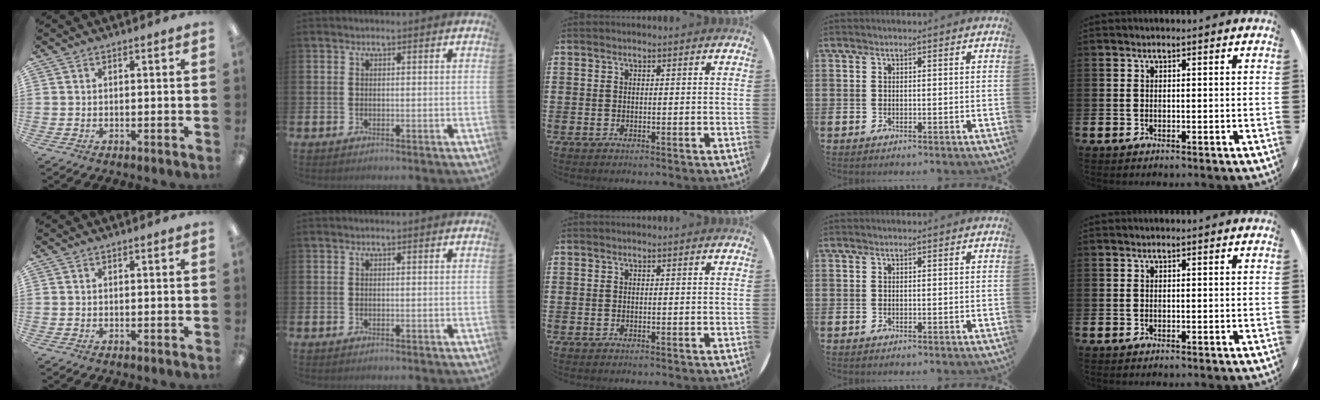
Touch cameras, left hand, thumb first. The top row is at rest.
{}